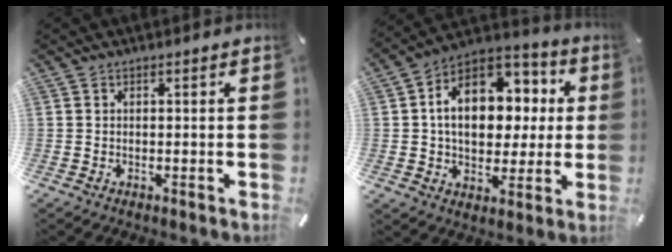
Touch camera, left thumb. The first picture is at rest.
{"total": 15.8, "force": [2.1, 12.0, 10.1], "torque": [-0.165, -0.003, 0.041]}